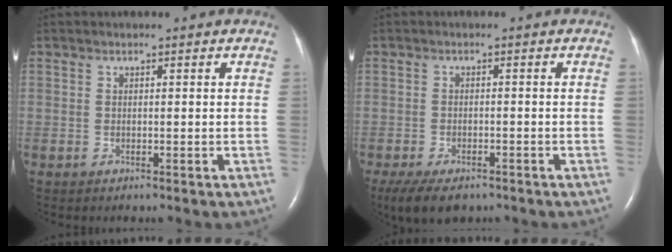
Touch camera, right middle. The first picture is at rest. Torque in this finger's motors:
{"motor_torque": [0.59, -0.38, 0.14, 0.03]}